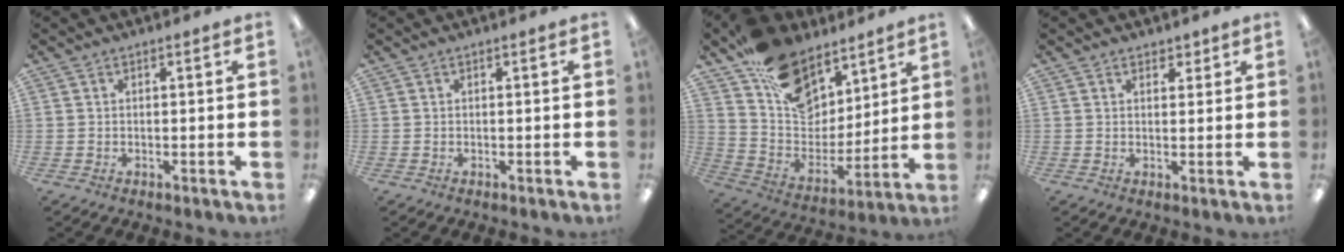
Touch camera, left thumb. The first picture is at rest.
{"total": 0.0}
{"total": 18.2, "force": [11.8, 11.2, 8.2], "torque": [-0.151, -0.066, 0.224]}
{"total": 2.2, "force": [1.5, 1.4, 0.6], "torque": [0.002, -0.005, 0.025]}